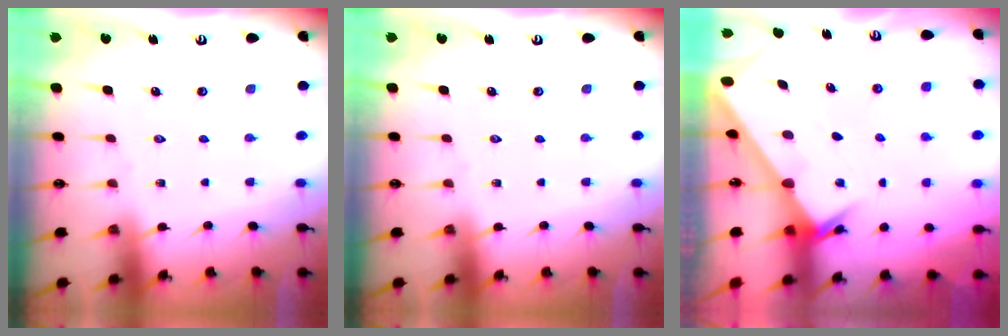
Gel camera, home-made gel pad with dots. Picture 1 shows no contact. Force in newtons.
{"total": 0.0}
{"total": 2.4, "press": 2.4, "slide": 0.3}